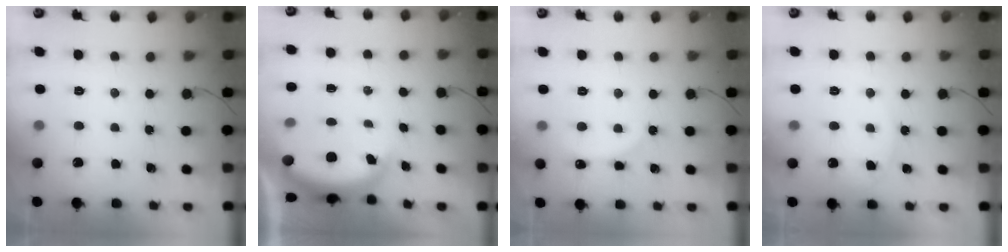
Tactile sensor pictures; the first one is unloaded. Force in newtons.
{"total": 5.0, "press": 4.8, "slide": 1.3}
{"total": 2.7, "press": 2.7, "slide": 0.4}
{"total": 5.7, "press": 5.6, "slide": 0.6}